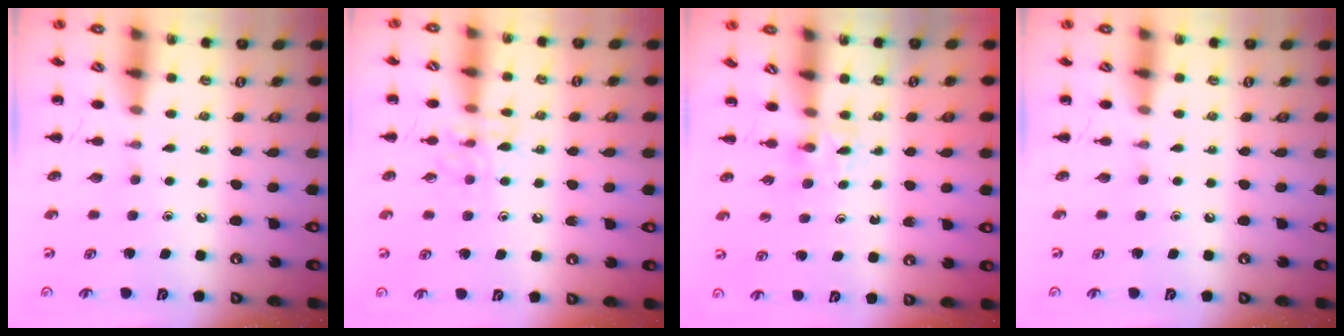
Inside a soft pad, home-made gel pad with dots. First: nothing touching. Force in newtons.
{"total": 8.4, "press": 8.3, "slide": 0.7}
{"total": 2.3, "press": 2.1, "slide": 1.0}
{"total": 0.0}